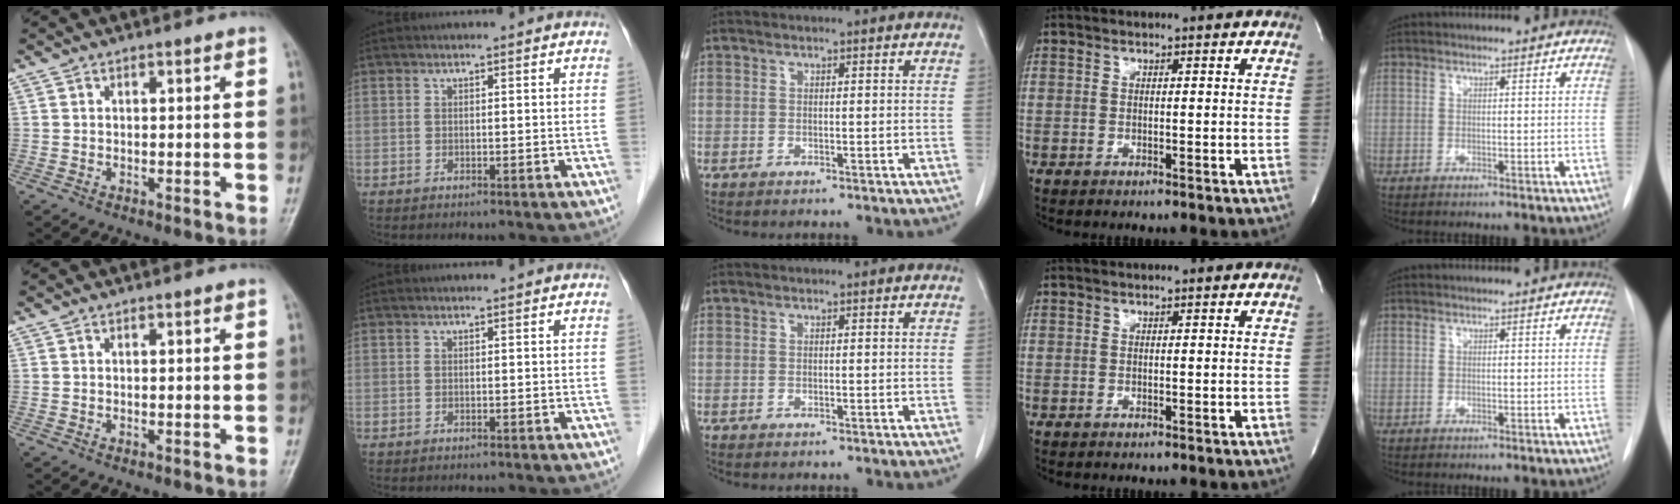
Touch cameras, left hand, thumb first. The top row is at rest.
{}